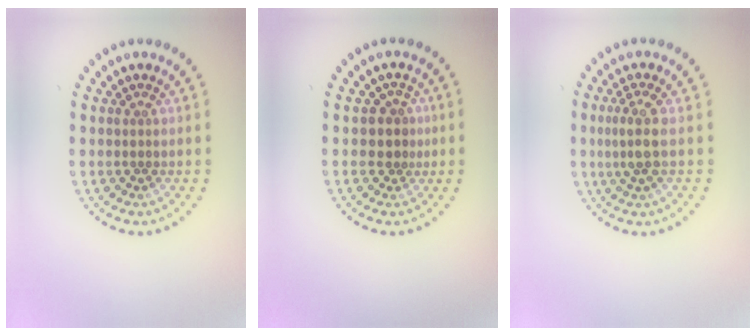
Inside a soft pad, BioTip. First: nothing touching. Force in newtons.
{"total": 1.6, "press": 1.2, "slide": 1.0}
{"total": 2.3, "press": 1.9, "slide": 1.3}